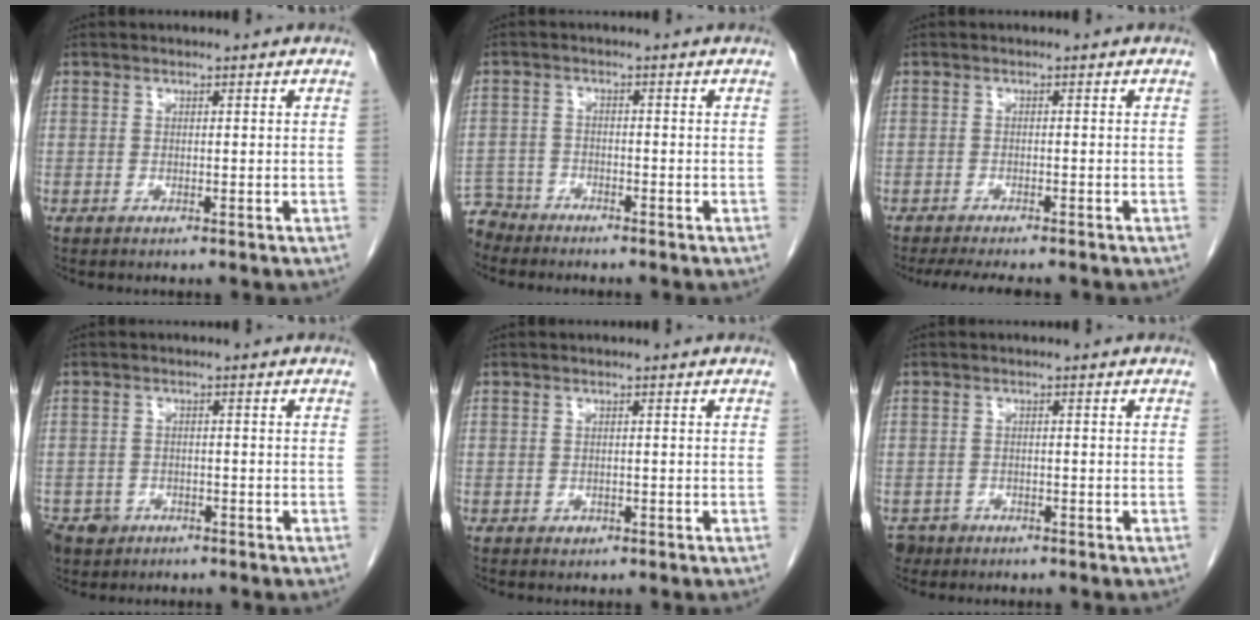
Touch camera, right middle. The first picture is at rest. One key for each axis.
{"total": 4.6, "fx": -4.3, "fy": 1.4, "fz": -0.8, "tx": 0.016, "ty": -0.008, "tz": -0.083}
{"total": 8.2, "fx": -7.0, "fy": 1.6, "fz": 3.8, "tx": -0.052, "ty": -0.010, "tz": -0.099}
{"total": 5.6, "fx": -3.5, "fy": 4.3, "fz": 1.3, "tx": -0.027, "ty": 0.003, "tz": -0.053}
{"total": 0.5, "fx": -0.3, "fy": 0.4, "fz": 0.1, "tx": -0.003, "ty": 0.001, "tz": -0.003}
{"total": 2.6, "fx": -1.8, "fy": 1.8, "fz": 0.0, "tx": -0.005, "ty": 0.004, "tz": -0.030}